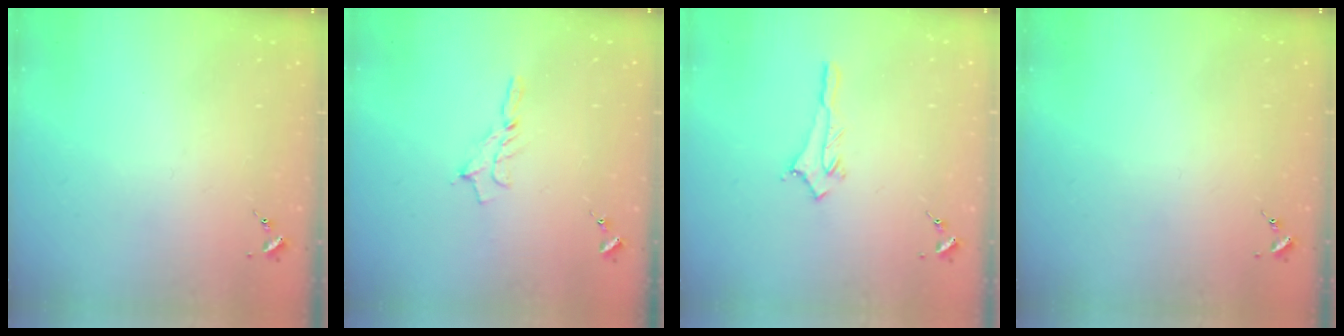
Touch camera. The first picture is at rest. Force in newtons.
{"total": 6.2, "press": 6.2, "slide": 0.6}
{"total": 2.8, "press": 2.8, "slide": 0.4}
{"total": 0.0}